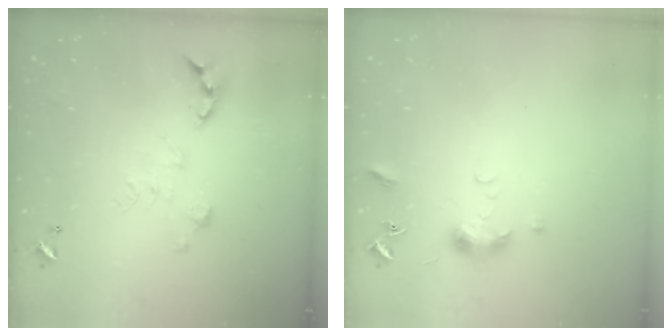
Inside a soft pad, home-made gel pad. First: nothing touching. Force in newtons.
{"total": 6.0, "press": 5.9, "slide": 0.7}